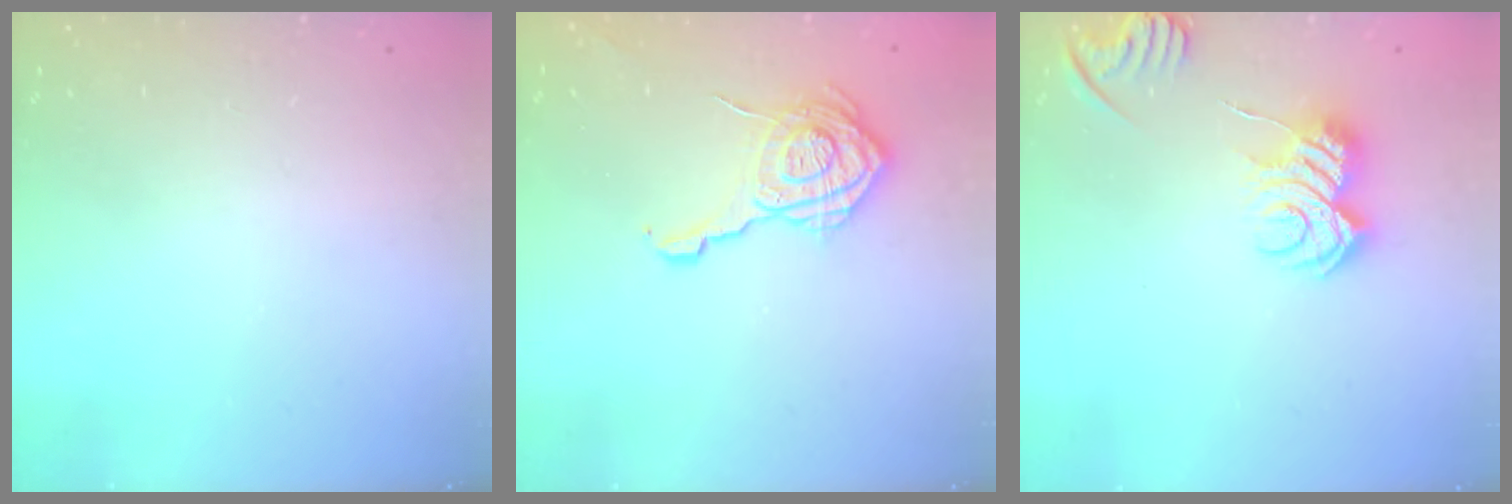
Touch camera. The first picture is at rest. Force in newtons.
{"total": 18.1, "press": 18.1, "slide": 0.8}
{"total": 9.8, "press": 9.8, "slide": 0.2}